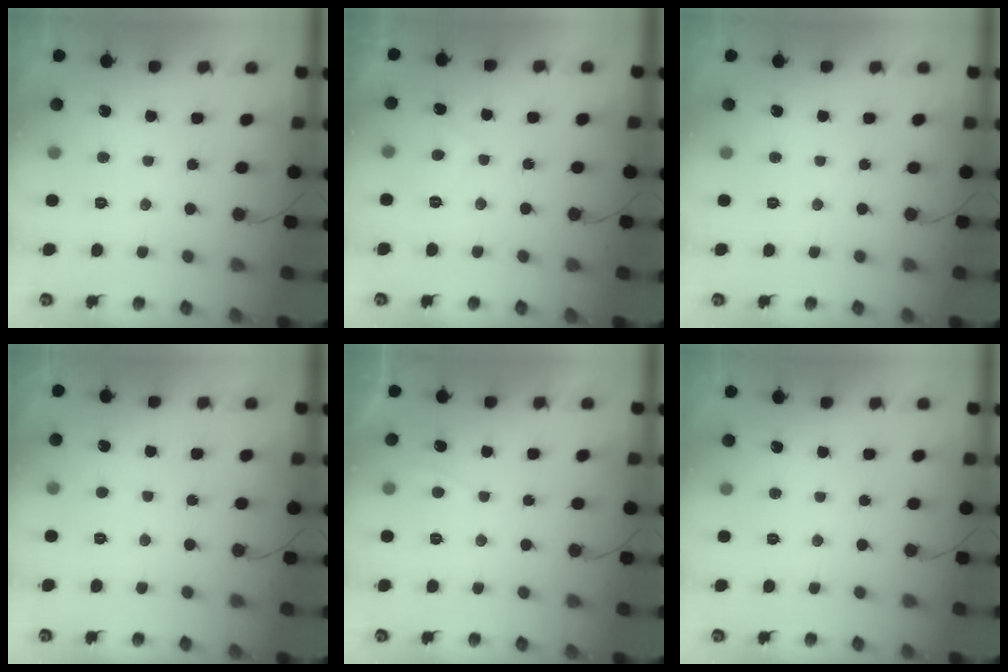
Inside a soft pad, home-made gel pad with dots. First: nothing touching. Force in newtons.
{"total": 2.9, "press": 2.8, "slide": 0.9}
{"total": 0.0}
{"total": 2.8, "press": 2.8, "slide": 0.3}
{"total": 0.7, "press": 0.5, "slide": 0.5}
{"total": 0.0}